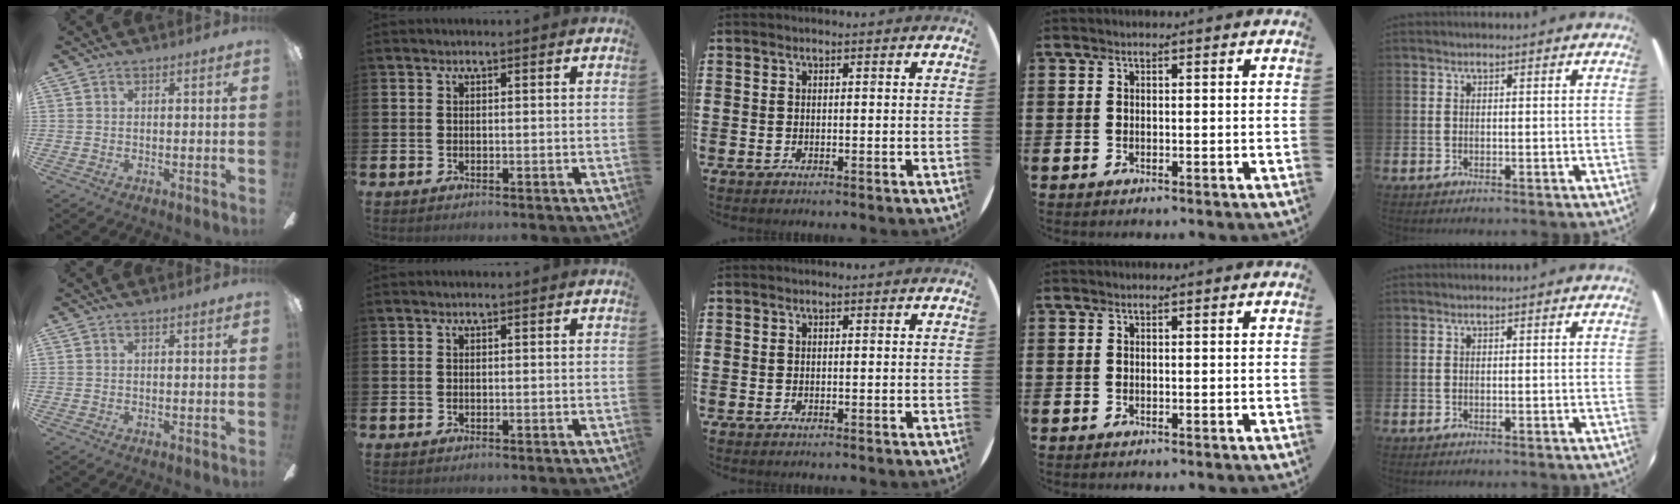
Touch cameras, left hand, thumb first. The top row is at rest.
{}